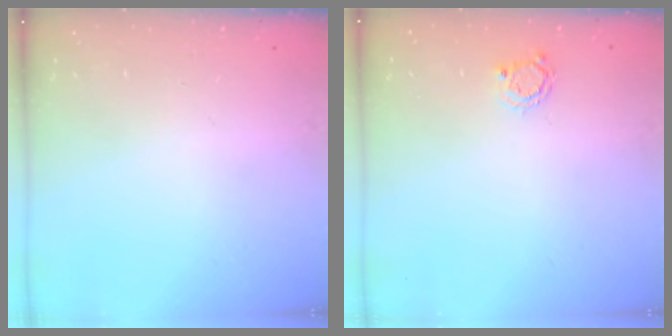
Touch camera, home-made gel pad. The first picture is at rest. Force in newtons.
{"total": 2.8, "press": 2.7, "slide": 0.4}